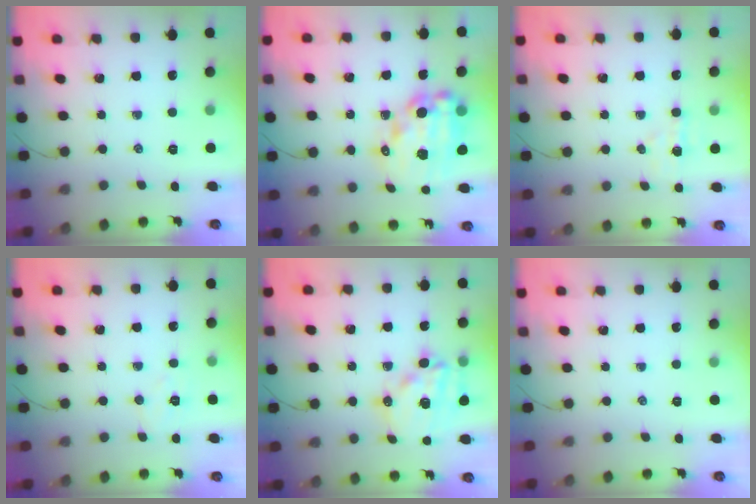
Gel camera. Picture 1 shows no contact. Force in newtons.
{"total": 17.1, "press": 16.7, "slide": 3.8}
{"total": 4.7, "press": 4.5, "slide": 1.4}
{"total": 4.5, "press": 4.4, "slide": 0.8}
{"total": 16.3, "press": 15.9, "slide": 3.7}
{"total": 0.0}